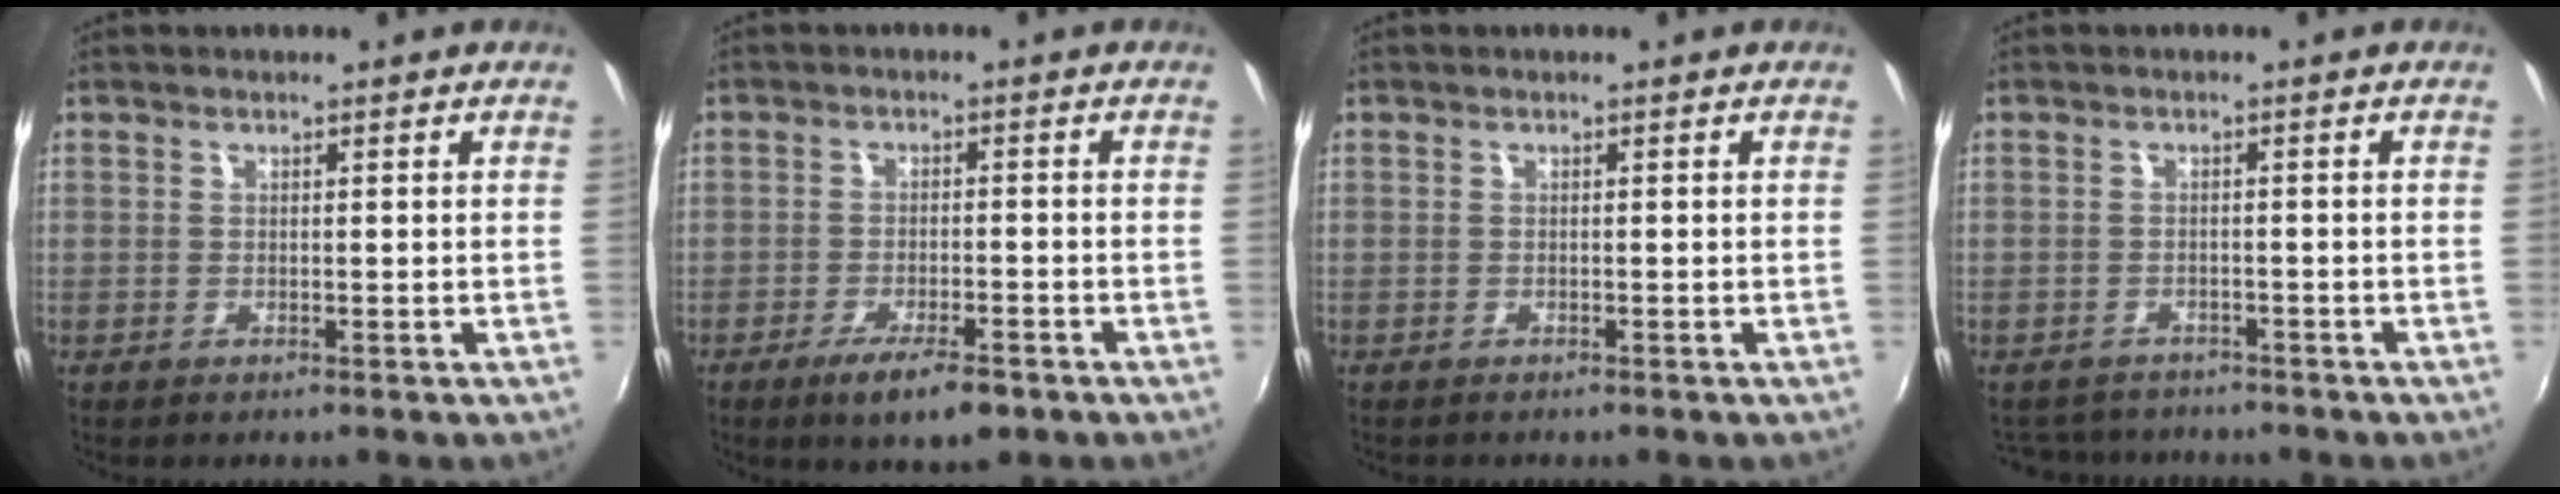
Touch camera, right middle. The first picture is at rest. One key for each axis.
{"total": 6.9, "fx": -4.5, "fy": 1.9, "fz": 4.9, "tx": -0.103, "ty": -0.015, "tz": -0.073}
{"total": 0.7, "fx": -0.6, "fy": 0.3, "fz": 0.0, "tx": -0.004, "ty": -0.002, "tz": -0.011}
{"total": 6.5, "fx": -5.9, "fy": 2.6, "fz": 1.3, "tx": -0.039, "ty": -0.002, "tz": -0.089}